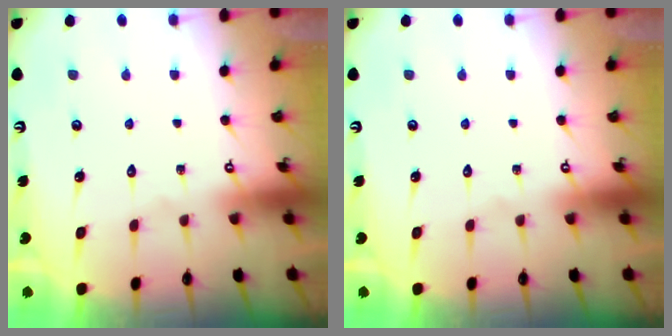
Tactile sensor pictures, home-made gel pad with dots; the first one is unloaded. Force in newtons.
{"total": 0.0}